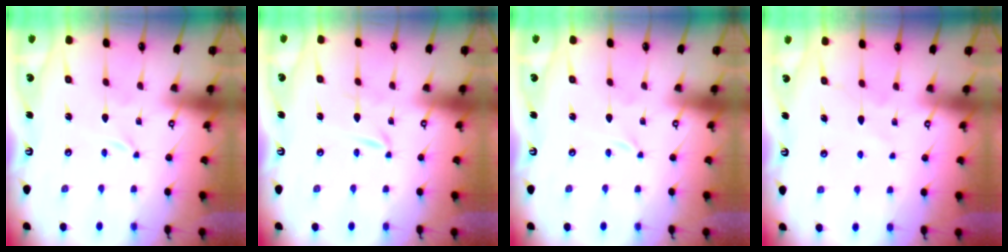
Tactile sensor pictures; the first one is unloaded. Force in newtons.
{"total": 2.3, "press": 2.3, "slide": 0.2}
{"total": 0.0}
{"total": 7.8, "press": 7.7, "slide": 0.7}